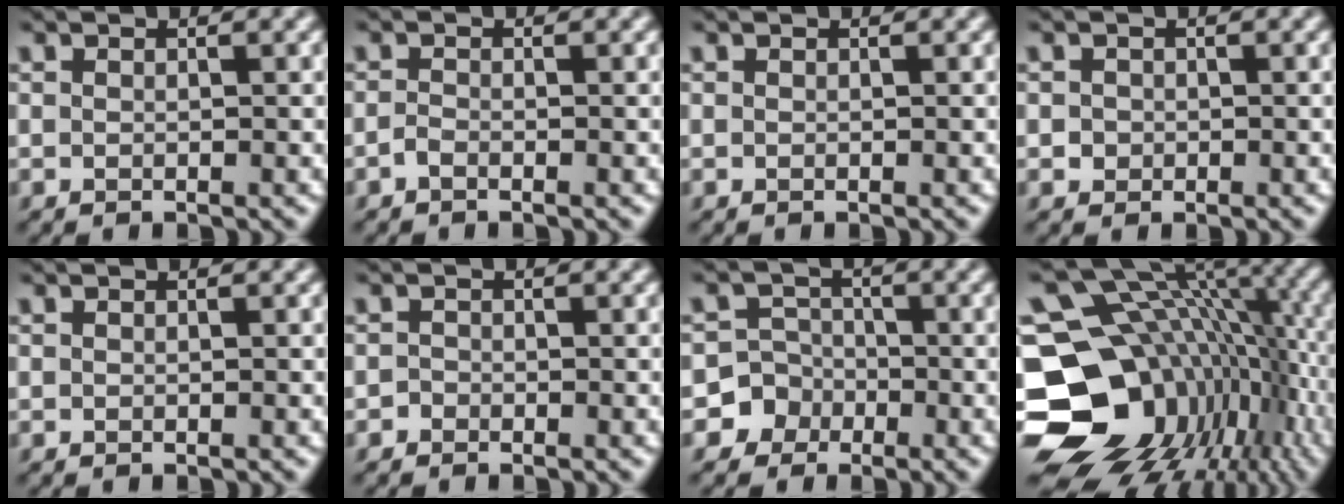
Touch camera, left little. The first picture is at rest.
{"total": 0.9, "force": [-0.6, 0.3, 0.5], "torque": [-0.013, 0.002, -0.014]}
{"total": 0.0}
{"total": 0.9, "force": [-0.1, 0.8, 0.1], "torque": [0.004, -0.003, 0.000]}
{"total": 0.0}
{"total": 0.7, "force": [-0.5, 0.5, 0.0], "torque": [0.002, -0.002, -0.012]}
{"total": 5.2, "force": [-2.3, 4.6, -0.1], "torque": [0.031, 0.003, -0.057]}
{"total": 19.1, "force": [-4.7, 14.6, 11.3], "torque": [-0.215, -0.010, -0.050]}